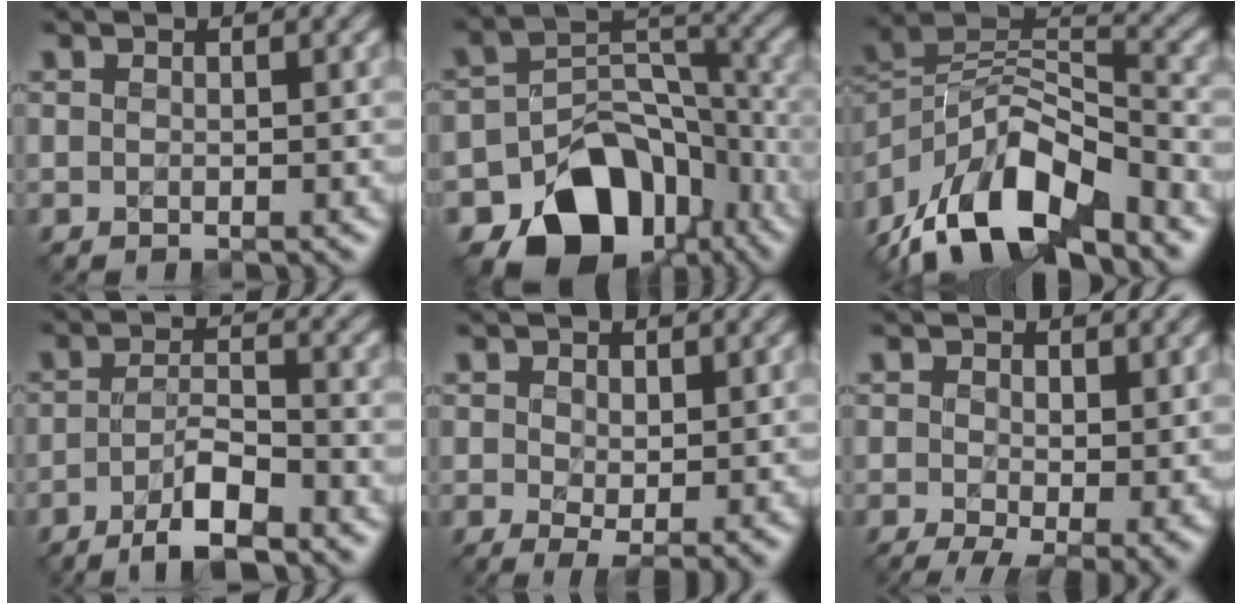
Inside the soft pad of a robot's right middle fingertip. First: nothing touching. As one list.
[{"total": 11.6, "force": [-6.7, 8.0, 5.0], "torque": [-0.079, -0.010, -0.102]}, {"total": 12.2, "force": [-7.7, 4.9, 8.1], "torque": [-0.156, 0.014, -0.150]}, {"total": 4.6, "force": [-3.1, 1.0, 3.3], "torque": [-0.060, 0.004, -0.055]}, {"total": 1.9, "force": [0.6, 0.8, 1.6], "torque": [-0.029, -0.008, 0.014]}, {"total": 5.7, "force": [-1.5, 2.3, 5.0], "torque": [-0.082, -0.014, -0.015]}]